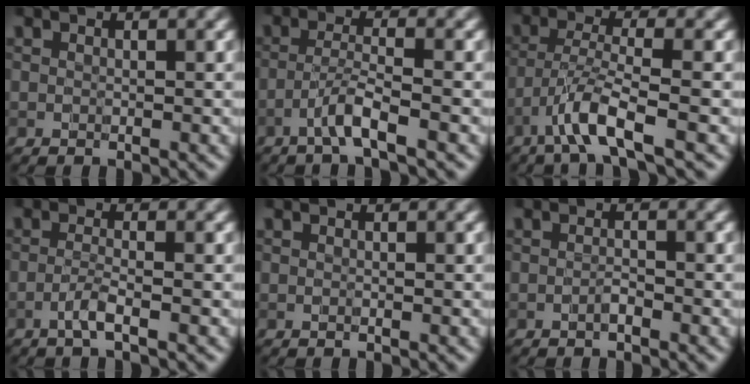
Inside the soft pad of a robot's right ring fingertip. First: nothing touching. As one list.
[{"total": 2.5, "force": [-1.5, -0.1, 2.0], "torque": [-0.035, 0.012, -0.039]}, {"total": 4.0, "force": [-2.5, 0.2, 3.1], "torque": [-0.054, 0.007, -0.059]}, {"total": 1.6, "force": [-0.9, 0.1, 1.4], "torque": [-0.022, 0.006, -0.026]}, {"total": 0.0}, {"total": 0.6, "force": [-0.5, 0.0, 0.4], "torque": [-0.005, 0.001, -0.010]}]